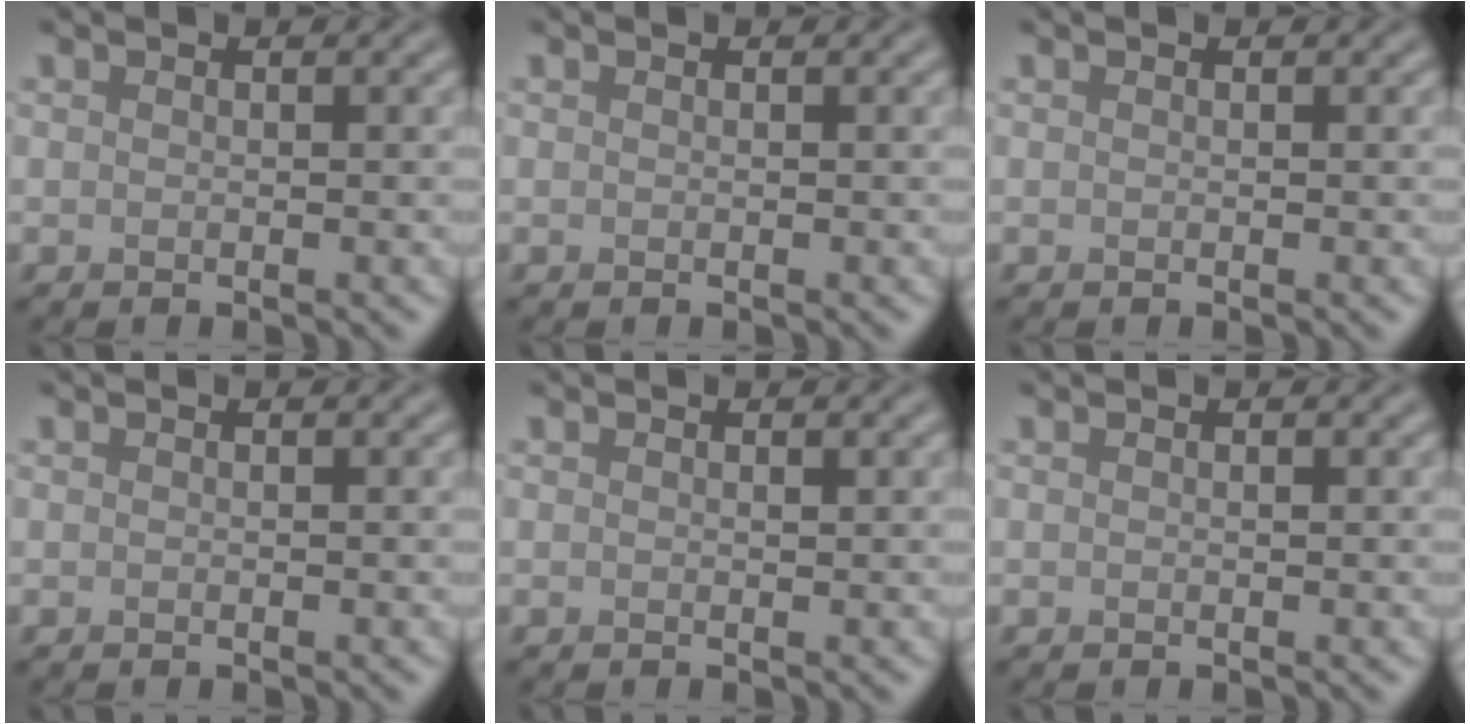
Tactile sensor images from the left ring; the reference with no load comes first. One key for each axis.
{"total": 0.0}
{"total": 0.0}
{"total": 0.0}
{"total": 0.0}
{"total": 0.0}